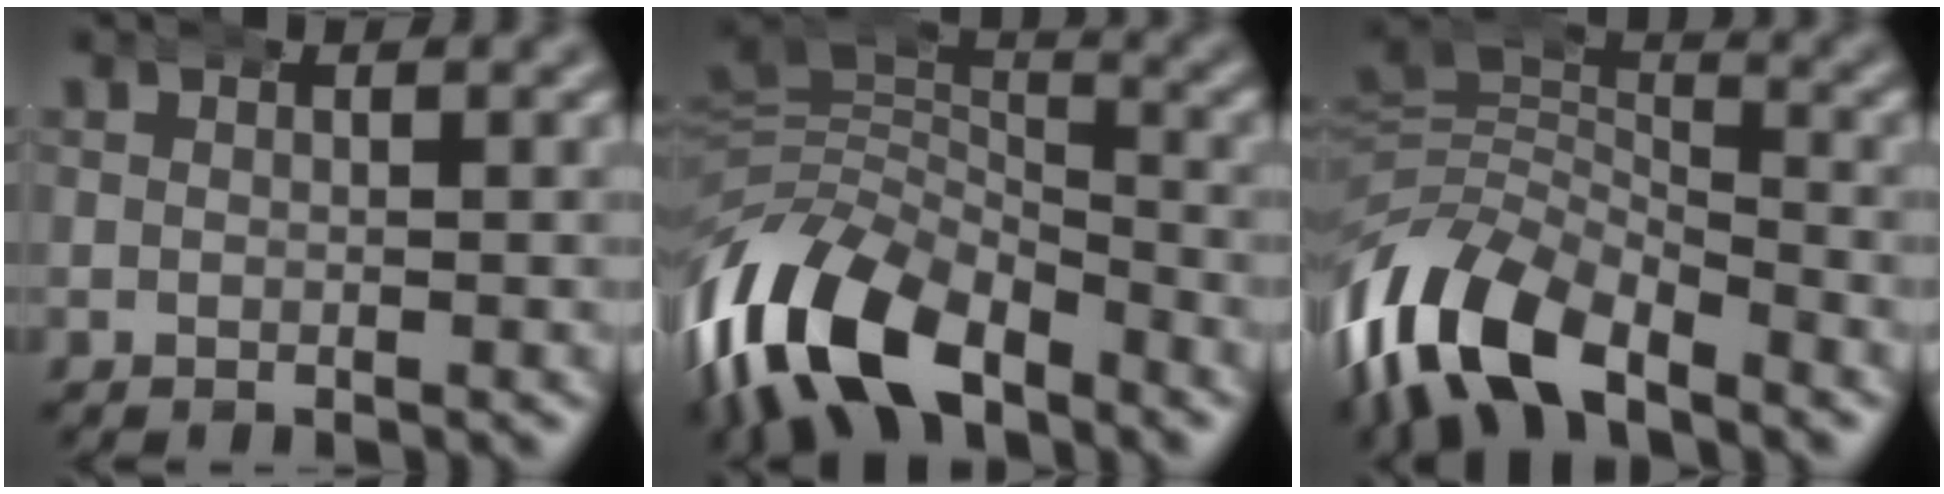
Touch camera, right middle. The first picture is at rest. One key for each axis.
{"total": 12.6, "fx": -5.2, "fy": 9.1, "fz": 7.0, "tx": -0.163, "ty": -0.041, "tz": -0.079}
{"total": 10.4, "fx": -4.3, "fy": 7.6, "fz": 5.7, "tx": -0.142, "ty": -0.035, "tz": -0.068}